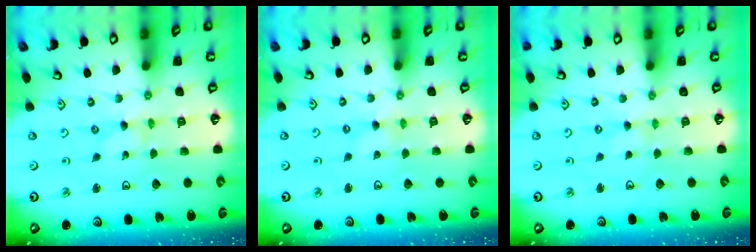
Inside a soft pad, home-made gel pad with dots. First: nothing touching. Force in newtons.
{"total": 0.0}
{"total": 0.0}